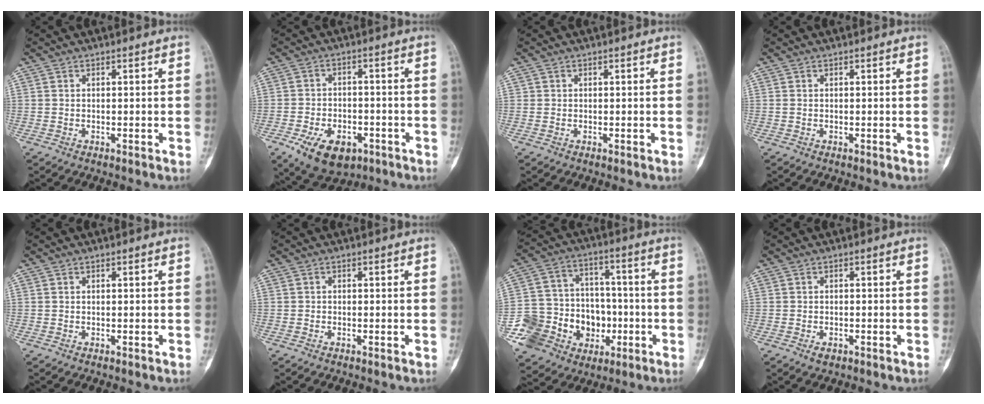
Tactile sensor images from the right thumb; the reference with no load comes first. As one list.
[{"total": 11.9, "force": [-5.8, 7.4, 7.4], "torque": [-0.105, 0.021, -0.084]}, {"total": 0.0}, {"total": 0.0}, {"total": 0.0}, {"total": 0.0}, {"total": 19.1, "force": [-6.2, 15.7, 8.8], "torque": [-0.141, 0.068, -0.096]}, {"total": 1.7, "force": [-0.9, 1.2, 0.9], "torque": [-0.013, 0.004, -0.010]}]